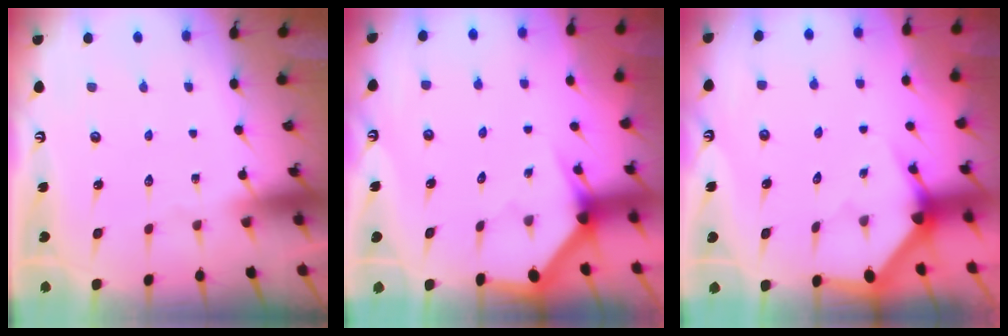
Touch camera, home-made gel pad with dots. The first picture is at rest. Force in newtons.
{"total": 3.0, "press": 3.0, "slide": 0.2}
{"total": 3.3, "press": 3.3, "slide": 0.1}